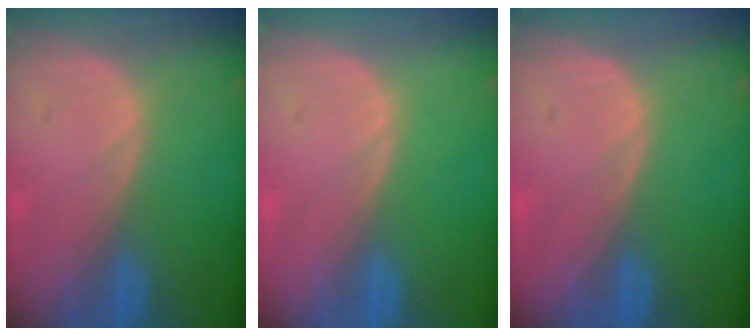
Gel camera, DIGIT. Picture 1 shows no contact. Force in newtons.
{"total": 0.0}
{"total": 0.0}